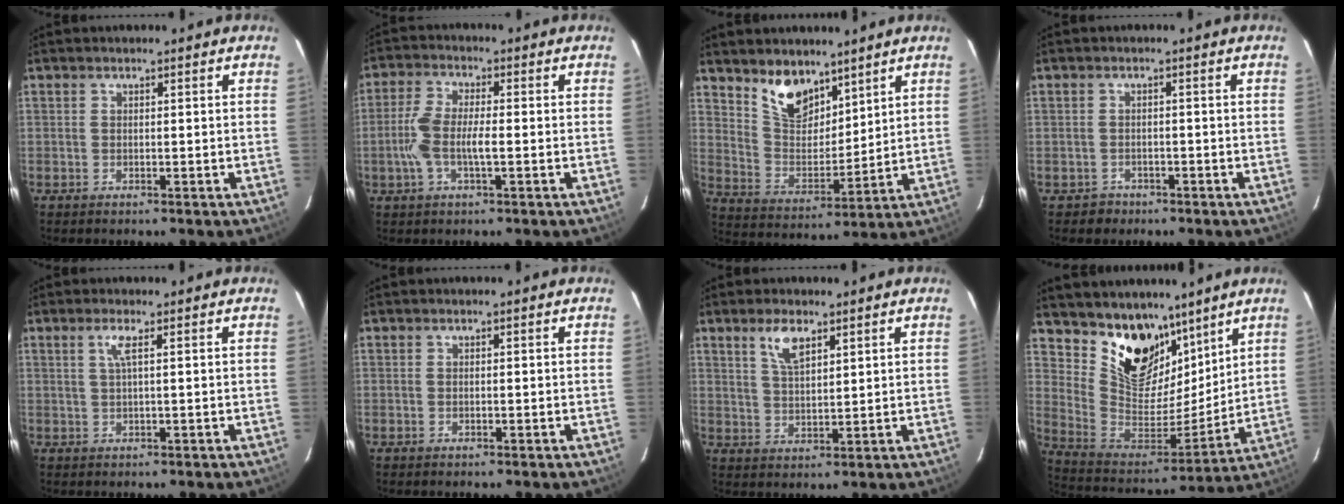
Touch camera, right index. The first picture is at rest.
{"total": 7.2, "force": [-1.5, 2.1, 6.7], "torque": [-0.145, 0.003, -0.031]}
{"total": 10.5, "force": [7.6, 5.3, 5.0], "torque": [-0.093, 0.001, 0.151]}
{"total": 2.7, "force": [-1.5, 2.2, -0.1], "torque": [-0.004, 0.009, -0.021]}
{"total": 2.0, "force": [0.6, -0.4, 1.9], "torque": [-0.037, -0.001, 0.012]}
{"total": 0.0}
{"total": 5.4, "force": [3.2, 2.1, 3.8], "torque": [-0.069, 0.004, 0.064]}
{"total": 17.1, "force": [11.9, 9.9, 7.5], "torque": [-0.161, -0.015, 0.226]}